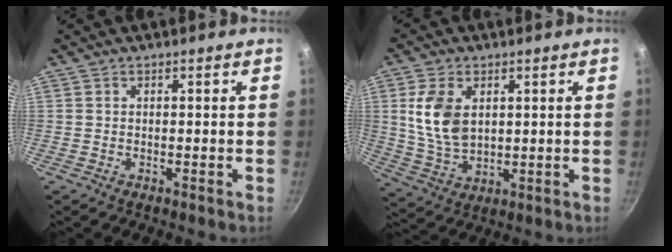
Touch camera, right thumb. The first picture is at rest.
{"total": 10.3, "force": [2.5, 6.5, 7.6], "torque": [-0.140, -0.021, 0.056]}